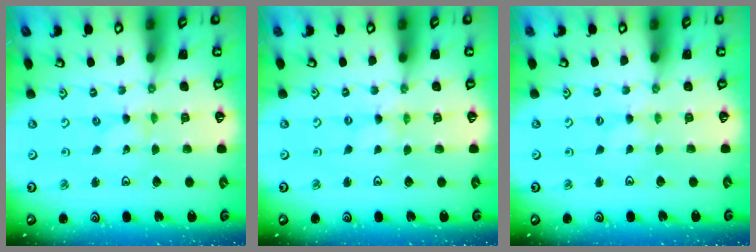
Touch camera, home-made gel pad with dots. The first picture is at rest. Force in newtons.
{"total": 0.0}
{"total": 0.8, "press": 0.7, "slide": 0.2}